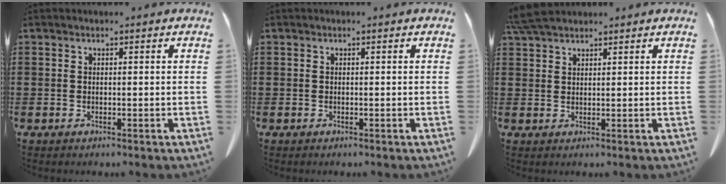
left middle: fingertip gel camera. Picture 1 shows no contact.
{"total": 0.0}
{"total": 4.2, "force": [3.6, 0.7, 1.9], "torque": [-0.048, -0.003, 0.071]}